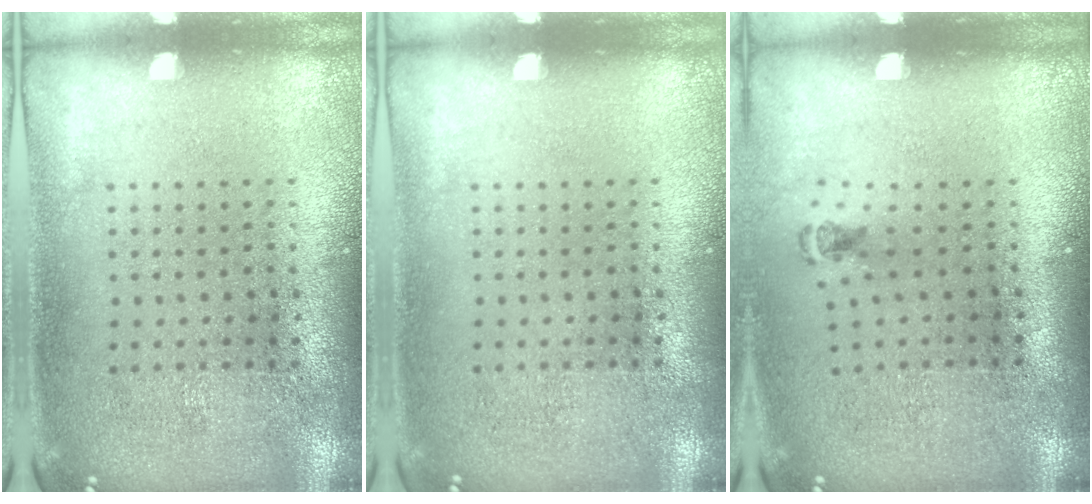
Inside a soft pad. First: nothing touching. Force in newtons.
{"total": 0.0}
{"total": 0.6, "press": 0.4, "slide": 0.5}